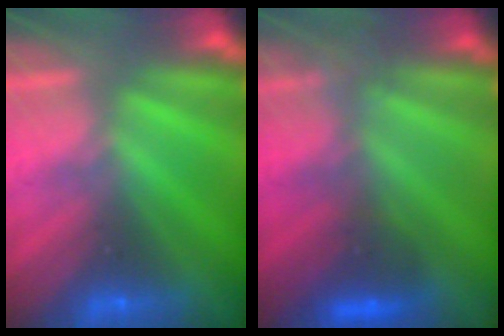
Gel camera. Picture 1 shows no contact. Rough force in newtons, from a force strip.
{"total": 3.2}